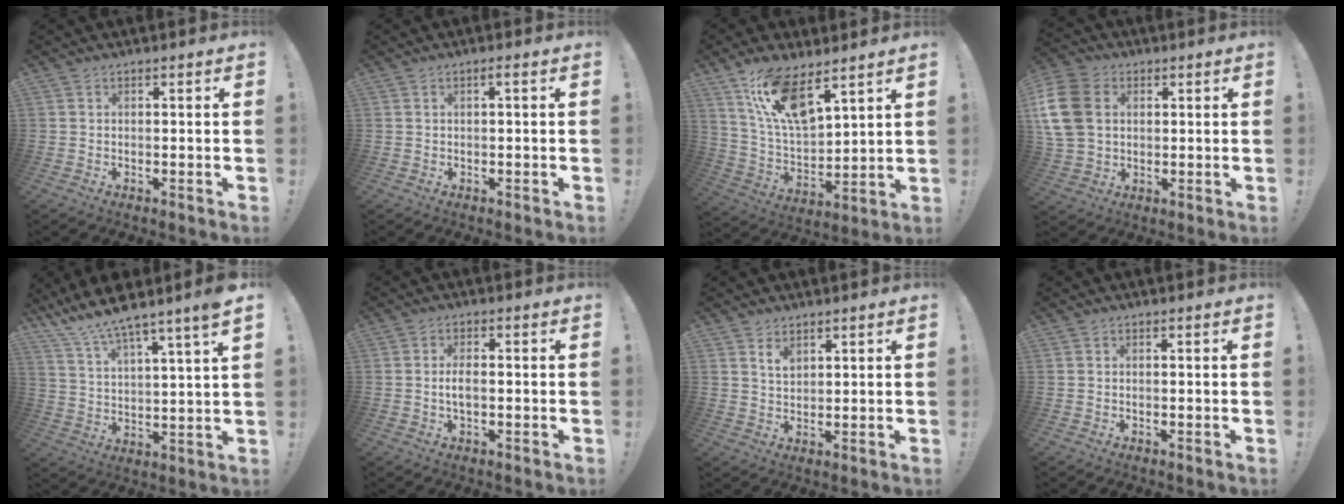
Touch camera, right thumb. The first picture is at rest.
{"total": 1.2, "force": [-0.1, 0.1, 1.2], "torque": [-0.026, 0.005, -0.002]}
{"total": 14.6, "force": [10.1, 4.9, 9.2], "torque": [-0.186, -0.055, 0.186]}
{"total": 14.5, "force": [3.7, 11.0, 8.7], "torque": [-0.174, -0.003, 0.074]}
{"total": 9.9, "force": [8.7, 0.0, 4.9], "torque": [-0.101, -0.074, 0.144]}
{"total": 3.8, "force": [-0.7, 1.6, 3.4], "torque": [-0.066, 0.004, -0.015]}
{"total": 3.9, "force": [2.4, 2.2, 2.1], "torque": [-0.028, -0.013, 0.041]}
{"total": 0.0}